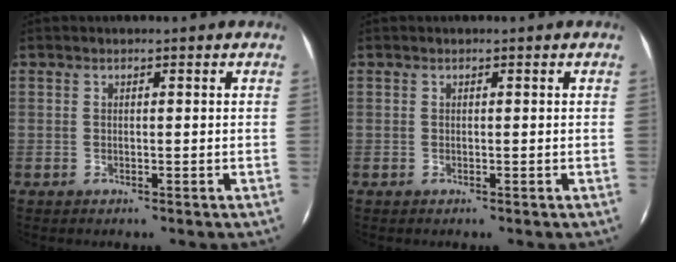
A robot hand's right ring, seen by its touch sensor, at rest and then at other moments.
{"total": 0.0}